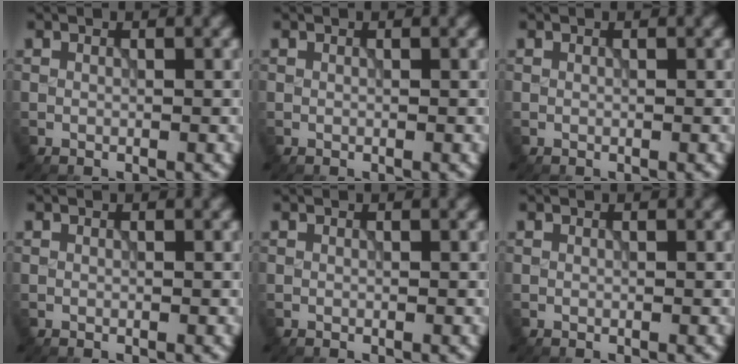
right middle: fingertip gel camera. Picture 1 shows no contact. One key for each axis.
{"total": 0.0}
{"total": 0.0}
{"total": 0.0}
{"total": 0.0}
{"total": 0.0}